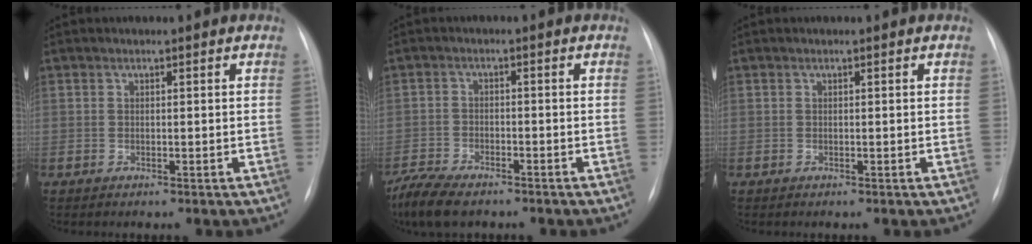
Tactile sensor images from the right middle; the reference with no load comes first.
{"total": 7.7, "force": [-6.1, 2.4, 4.0], "torque": [-0.079, -0.016, -0.110]}
{"total": 0.0}